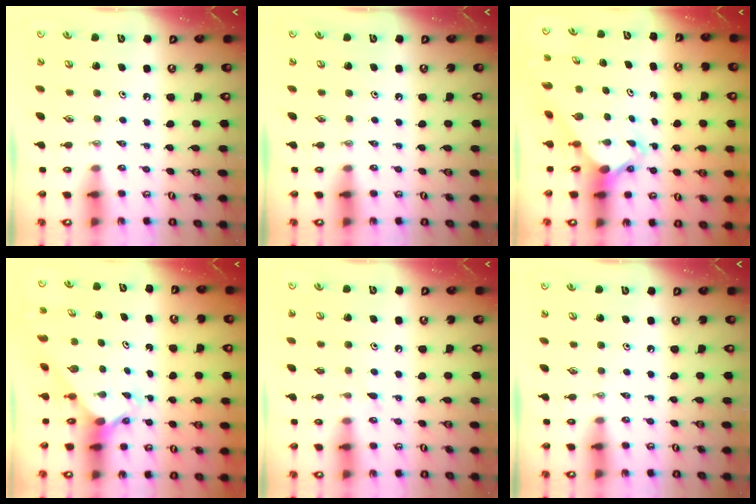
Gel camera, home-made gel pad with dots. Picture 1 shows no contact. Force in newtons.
{"total": 0.0}
{"total": 2.6, "press": 2.6, "slide": 0.2}
{"total": 2.4, "press": 2.4, "slide": 0.3}
{"total": 7.4, "press": 7.4, "slide": 0.4}
{"total": 0.0}